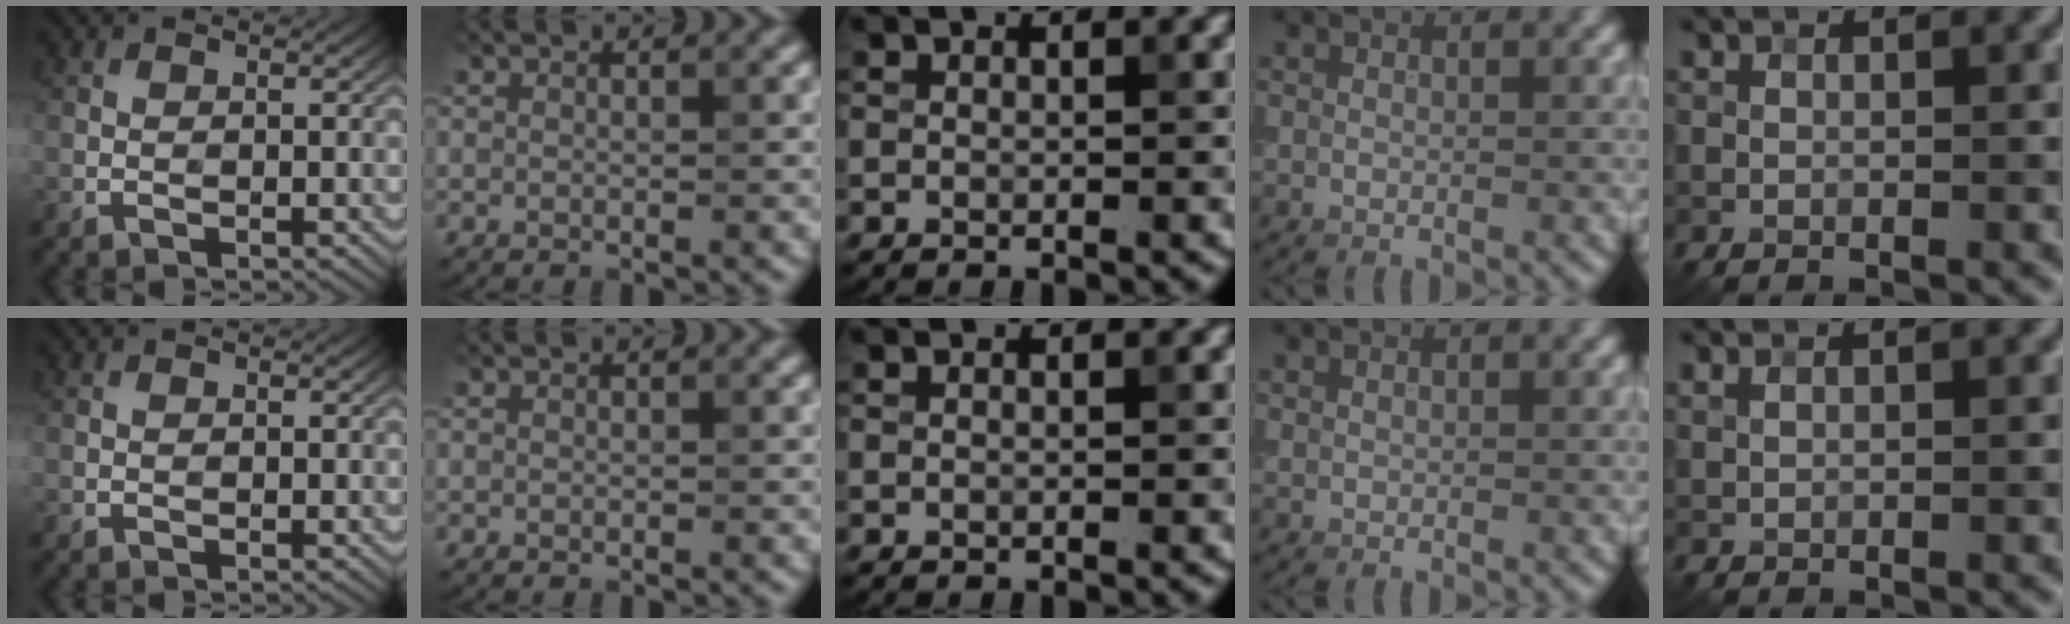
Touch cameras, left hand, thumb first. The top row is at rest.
{"ring": {"total": 0.5, "force": [0.5, 0.1, 0.2], "torque": [-0.004, -0.001, 0.007]}, "little": {"total": 0.6, "force": [0.6, 0.2, 0.2], "torque": [-0.005, 0.000, 0.011]}}